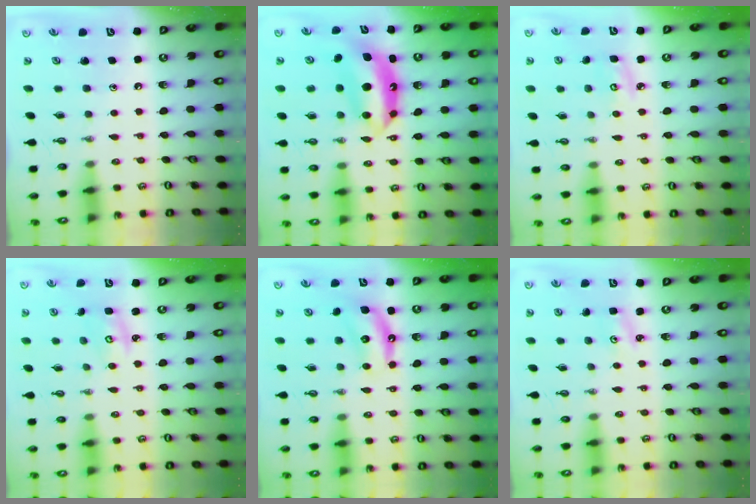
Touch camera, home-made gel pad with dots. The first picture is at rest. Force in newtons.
{"total": 7.8, "press": 7.7, "slide": 0.6}
{"total": 5.0, "press": 4.9, "slide": 0.5}
{"total": 3.0, "press": 3.0, "slide": 0.4}
{"total": 6.3, "press": 6.2, "slide": 0.8}
{"total": 2.6, "press": 2.6, "slide": 0.3}